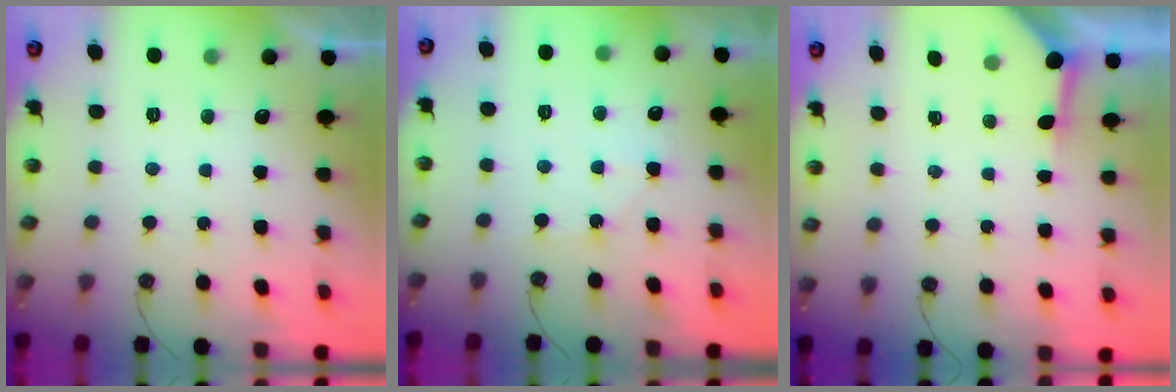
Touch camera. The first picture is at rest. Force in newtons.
{"total": 4.4, "press": 4.4, "slide": 0.5}
{"total": 3.9, "press": 3.9, "slide": 0.5}